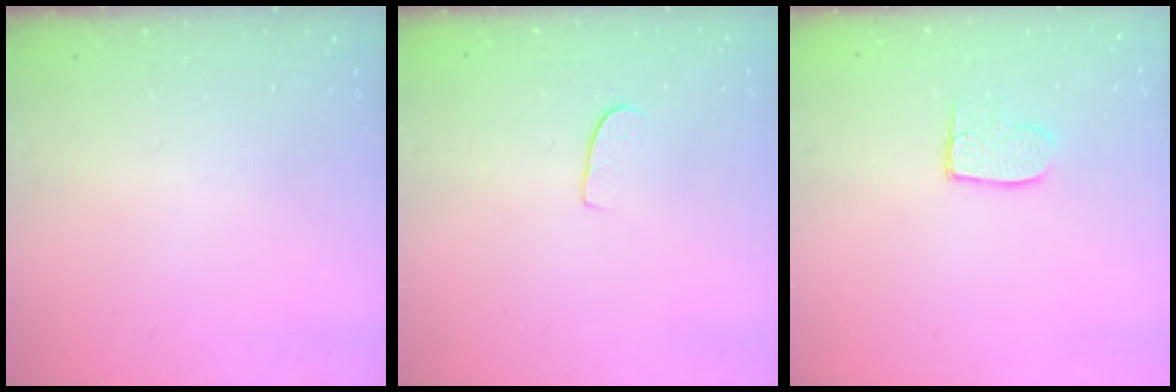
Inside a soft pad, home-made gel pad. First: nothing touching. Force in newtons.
{"total": 5.4, "press": 5.4, "slide": 0.3}
{"total": 6.2, "press": 6.2, "slide": 0.4}